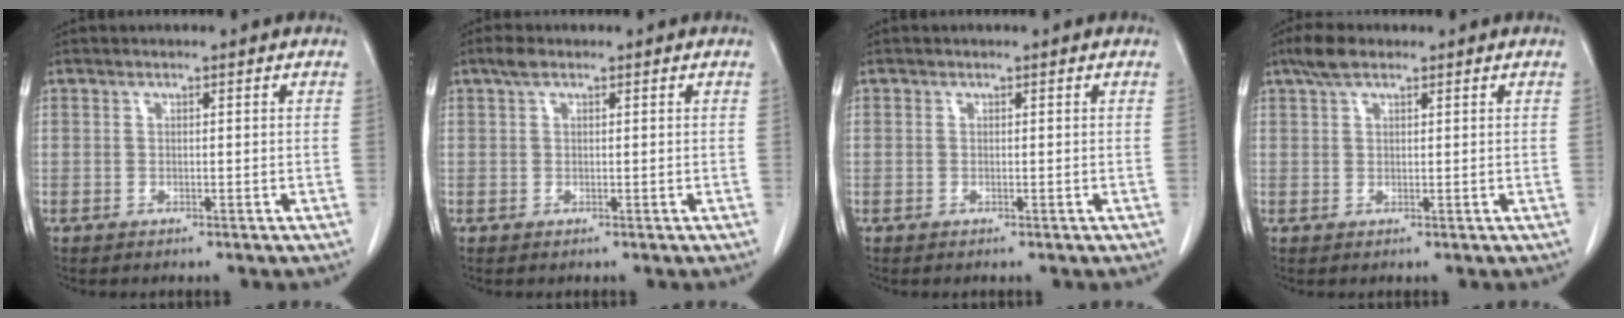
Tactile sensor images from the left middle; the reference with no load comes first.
{"total": 1.5, "force": [1.0, 0.6, 0.9], "torque": [-0.021, 0.012, 0.018]}
{"total": 0.0}
{"total": 3.4, "force": [2.5, 1.3, 2.0], "torque": [-0.044, 0.013, 0.047]}